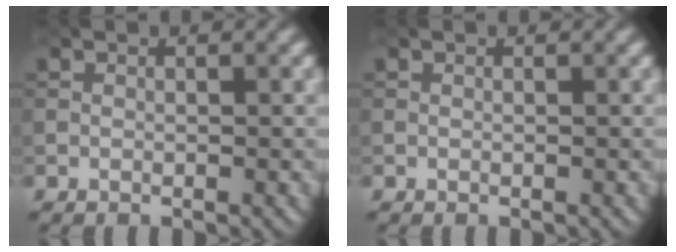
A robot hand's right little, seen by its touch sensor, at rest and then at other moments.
{"total": 0.0}